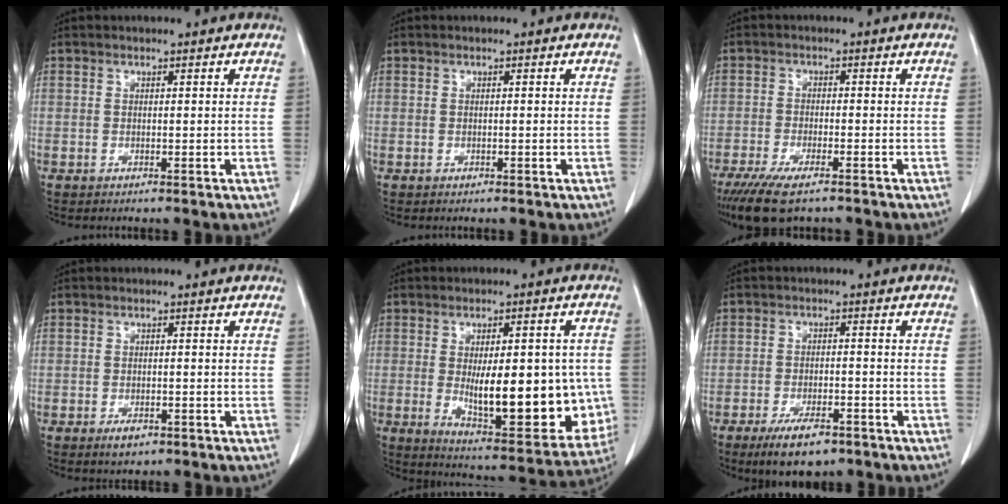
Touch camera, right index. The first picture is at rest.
{"total": 0.0}
{"total": 8.6, "force": [-6.3, 2.1, 5.4], "torque": [-0.092, -0.018, -0.101]}
{"total": 2.3, "force": [-1.4, 1.2, 1.4], "torque": [-0.021, 0.000, -0.015]}
{"total": 19.5, "force": [-2.0, 6.8, 18.1], "torque": [-0.220, -0.004, 0.001]}
{"total": 7.3, "force": [-4.9, 2.6, 4.7], "torque": [-0.082, -0.008, -0.078]}